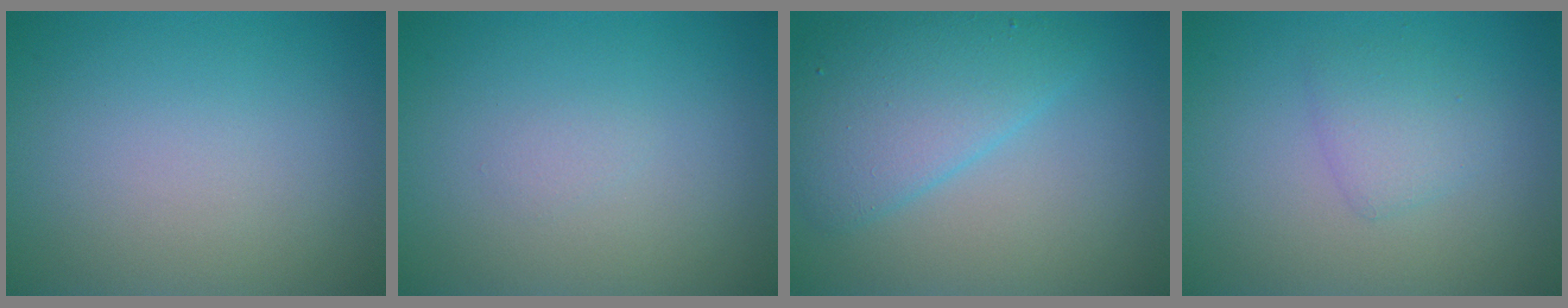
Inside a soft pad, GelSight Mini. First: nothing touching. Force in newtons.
{"total": 0.5, "press": 0.5, "slide": 0.1}
{"total": 5.0, "press": 5.0, "slide": 0.3}
{"total": 1.9, "press": 1.9, "slide": 0.1}